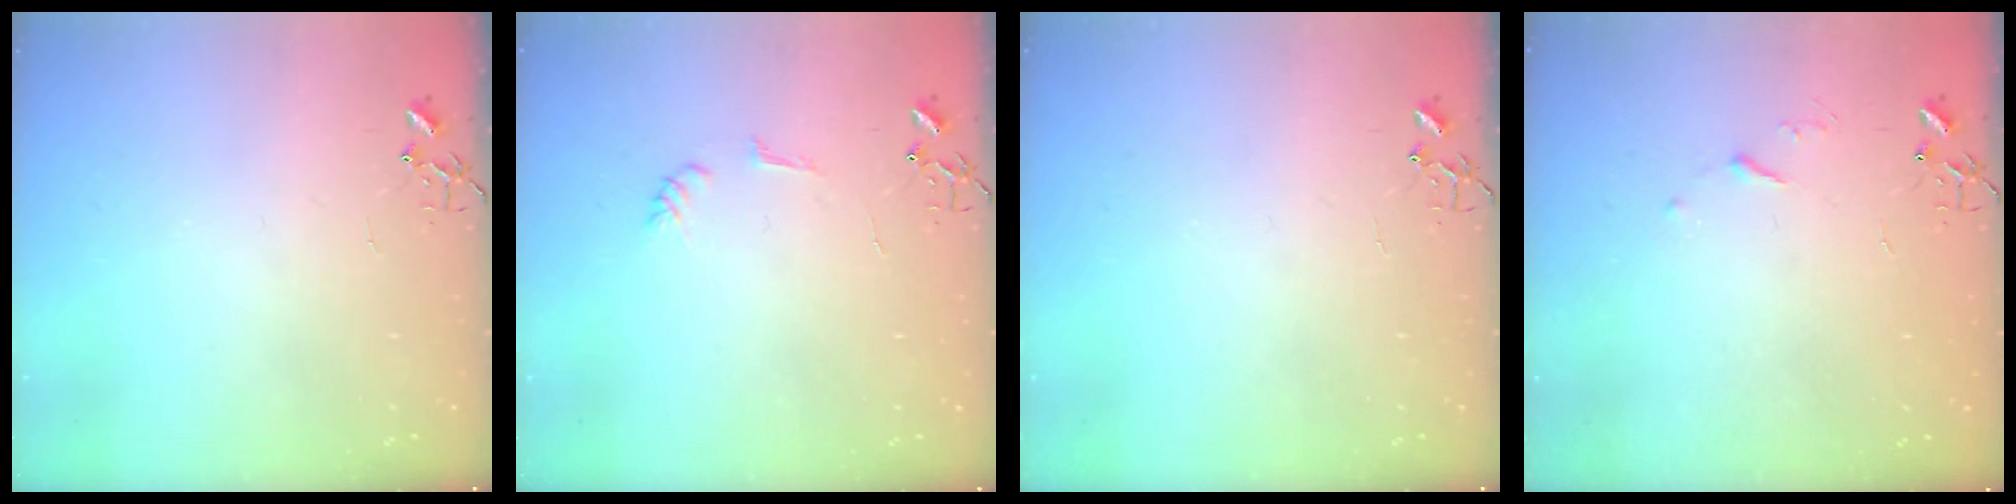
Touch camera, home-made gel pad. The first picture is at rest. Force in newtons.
{"total": 5.3, "press": 5.3, "slide": 0.6}
{"total": 0.0}
{"total": 3.9, "press": 3.8, "slide": 0.6}